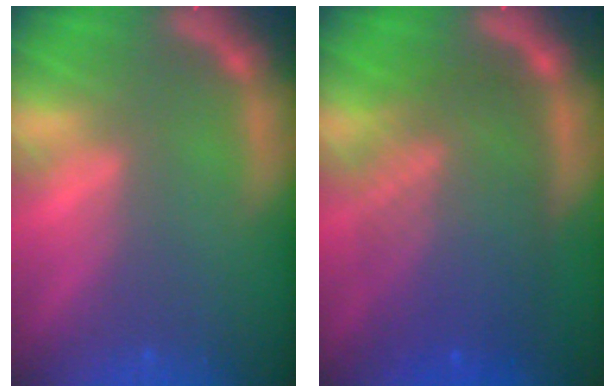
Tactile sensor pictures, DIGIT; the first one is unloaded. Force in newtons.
{"total": 10.0}